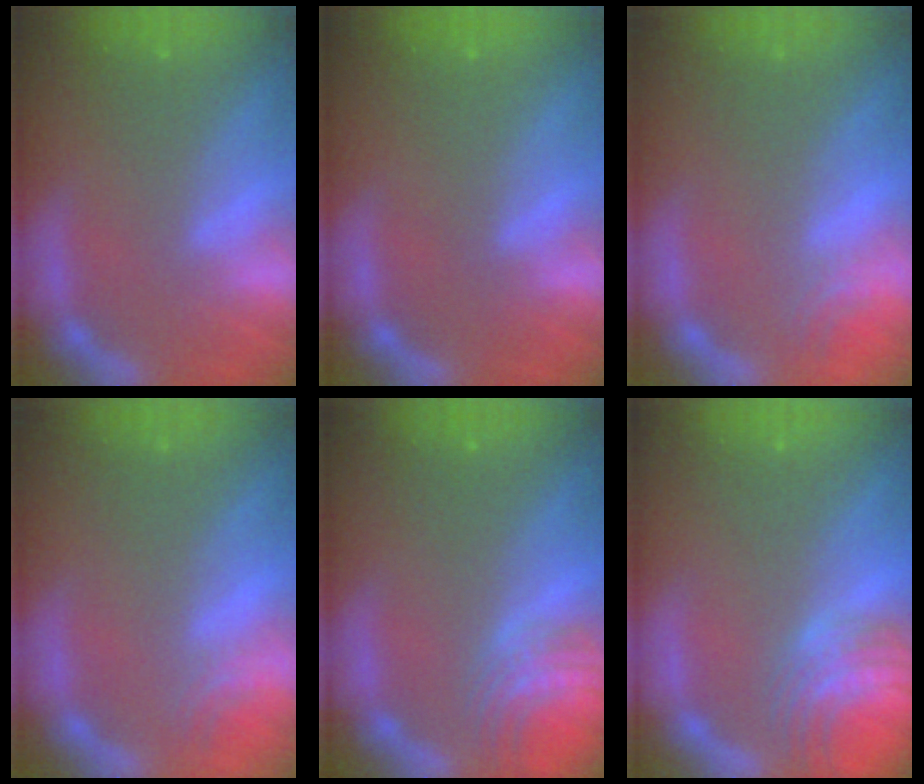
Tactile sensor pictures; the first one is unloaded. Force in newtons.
{"total": 0.0}
{"total": 1.5}
{"total": 1.5}
{"total": 5.0}
{"total": 7.0}